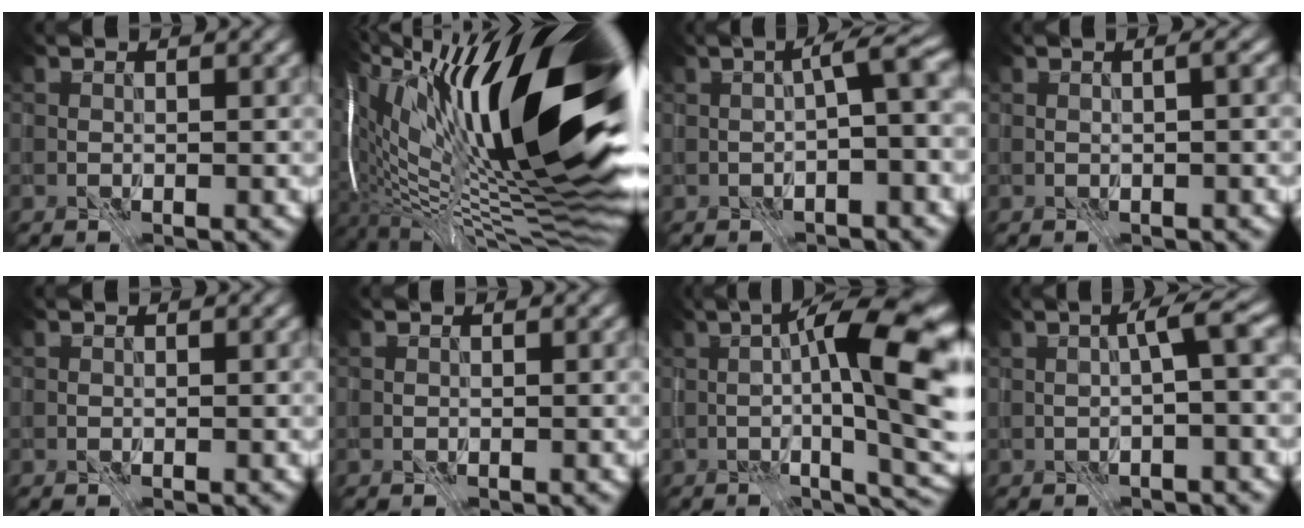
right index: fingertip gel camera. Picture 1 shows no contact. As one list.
[{"total": 21.7, "force": [6.2, 6.5, 19.7], "torque": [-0.313, 0.016, 0.101]}, {"total": 3.6, "force": [-1.1, 0.5, 3.4], "torque": [-0.052, 0.014, -0.023]}, {"total": 0.9, "force": [-0.2, 0.1, 0.9], "torque": [-0.017, -0.001, -0.004]}, {"total": 0.0}, {"total": 0.0}, {"total": 13.0, "force": [-0.7, 3.6, 12.4], "torque": [-0.158, 0.013, -0.011]}, {"total": 2.6, "force": [-0.4, -0.1, 2.6], "torque": [-0.041, 0.014, -0.010]}]